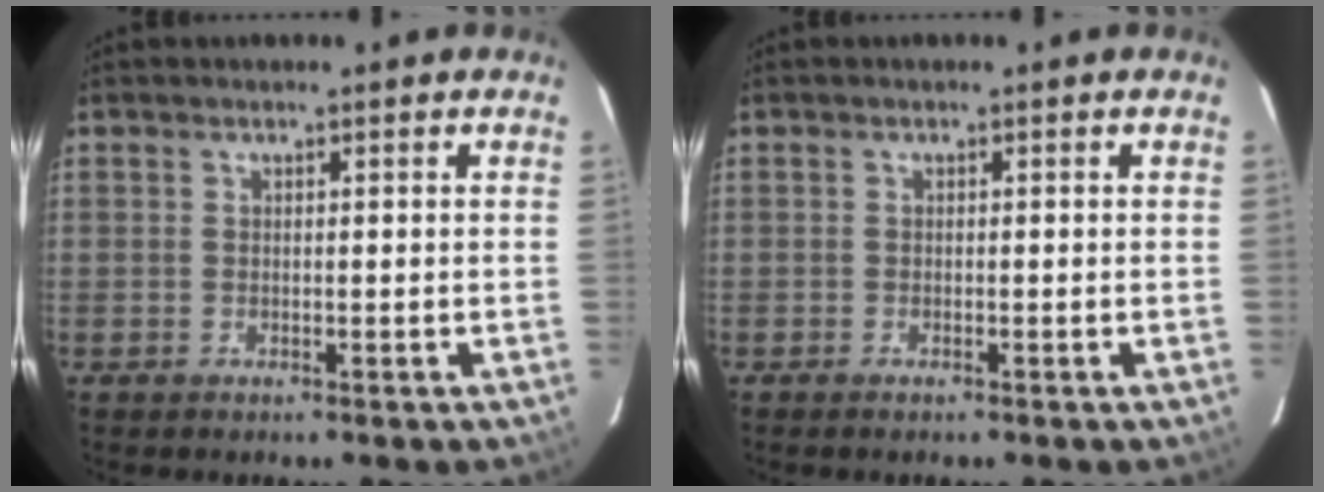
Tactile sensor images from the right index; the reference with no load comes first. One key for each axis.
{"total": 0.6, "fx": -0.5, "fy": 0.1, "fz": 0.3, "tx": -0.006, "ty": -0.002, "tz": -0.011}